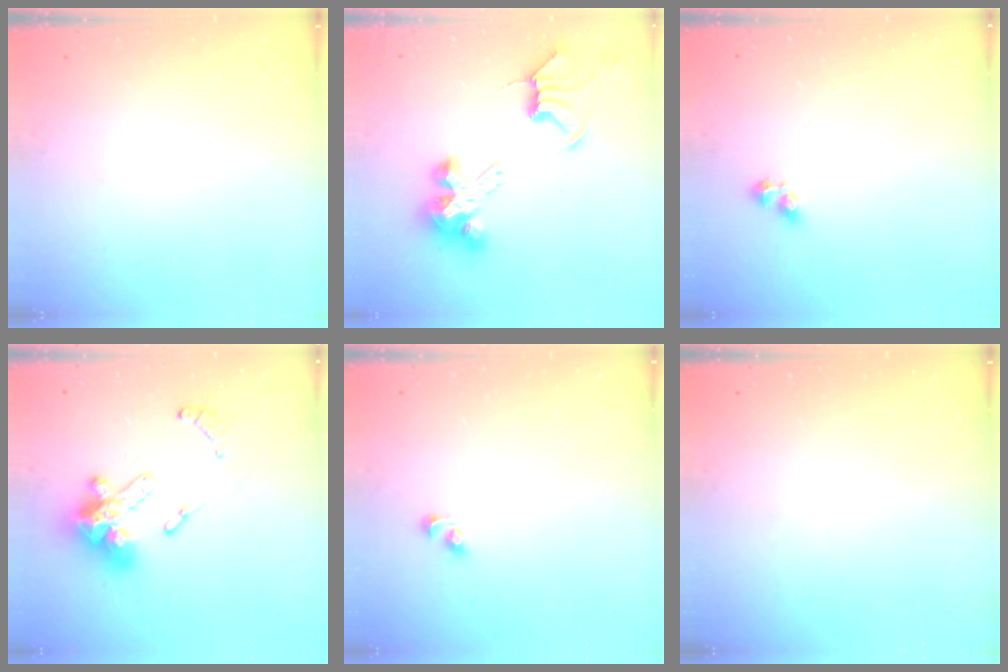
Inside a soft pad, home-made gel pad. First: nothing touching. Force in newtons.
{"total": 9.8, "press": 9.7, "slide": 1.2}
{"total": 4.0, "press": 3.9, "slide": 0.5}
{"total": 16.2, "press": 16.1, "slide": 1.6}
{"total": 2.5, "press": 2.5, "slide": 0.3}
{"total": 0.0}